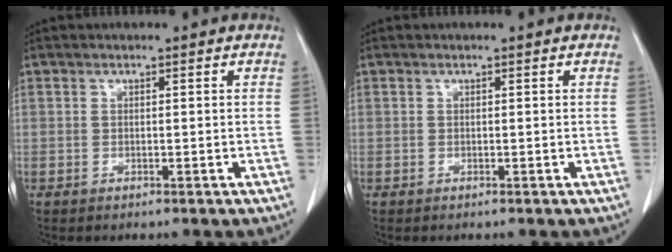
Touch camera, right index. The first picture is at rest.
{"total": 0.0}